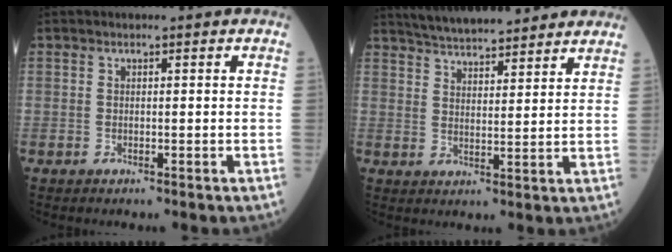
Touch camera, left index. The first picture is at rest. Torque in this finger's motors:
{"motor_torque": [0.12, -0.46, 0.32, 0.15]}